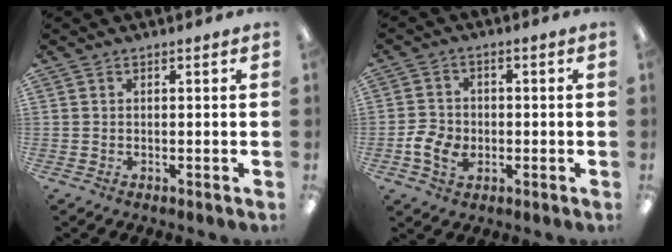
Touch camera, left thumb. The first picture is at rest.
{"total": 6.0, "force": [-1.8, 4.8, 3.2], "torque": [-0.065, 0.013, -0.030]}